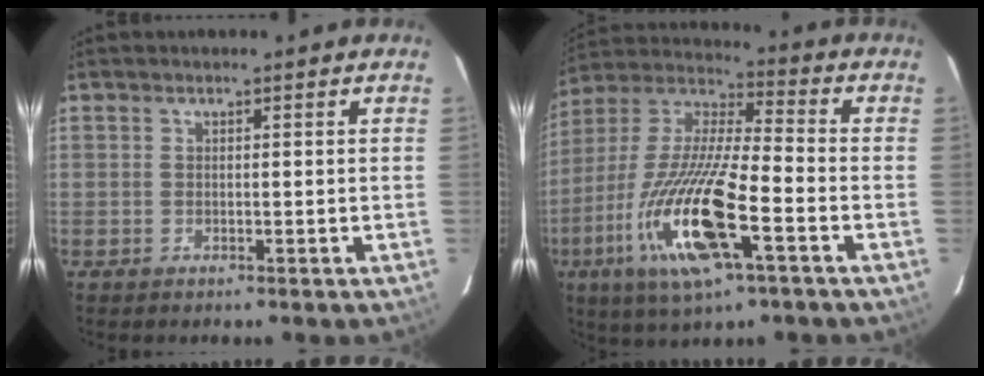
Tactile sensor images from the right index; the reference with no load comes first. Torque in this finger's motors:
{"motor_torque": [1.44, -0.70, 1.01, 0.21]}